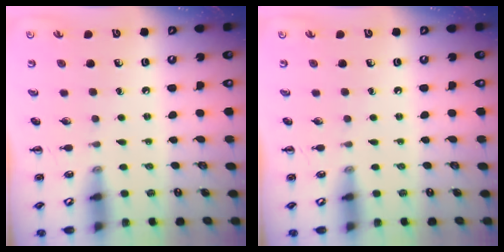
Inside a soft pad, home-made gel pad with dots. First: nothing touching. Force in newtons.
{"total": 0.0}